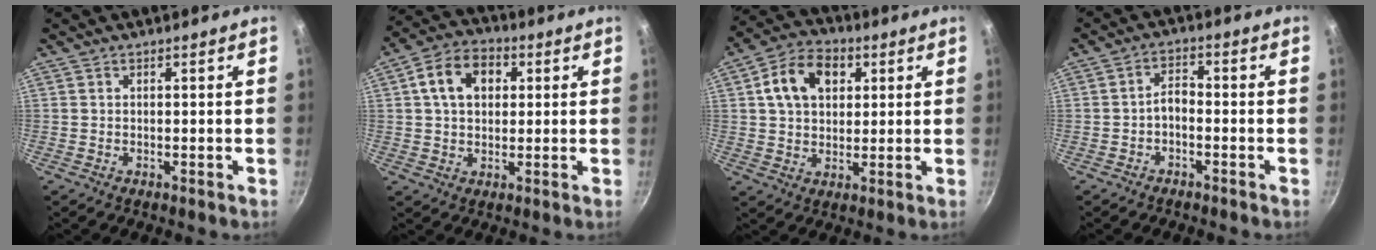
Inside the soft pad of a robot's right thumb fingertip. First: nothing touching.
{"total": 10.6, "force": [2.6, 7.7, 6.8], "torque": [-0.094, 0.015, 0.031]}
{"total": 11.6, "force": [3.5, 8.4, 7.1], "torque": [-0.103, 0.009, 0.047]}
{"total": 3.1, "force": [-1.6, 1.6, 2.1], "torque": [-0.034, 0.026, -0.031]}